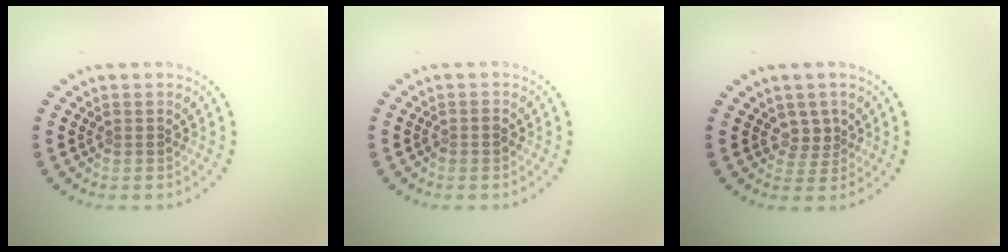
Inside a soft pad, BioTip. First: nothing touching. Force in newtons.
{"total": 0.8, "press": 0.7, "slide": 0.3}
{"total": 1.8, "press": 1.3, "slide": 1.3}